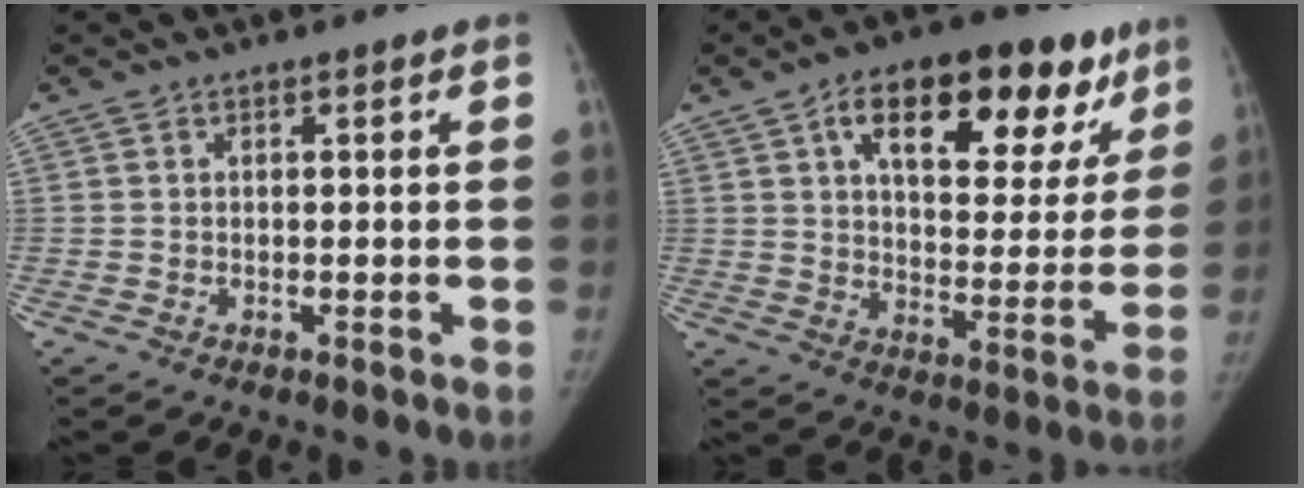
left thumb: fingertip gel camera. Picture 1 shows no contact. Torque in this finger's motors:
{"motor_torque": [0.26, 0.22, 1.37, -1.41, 0.10]}